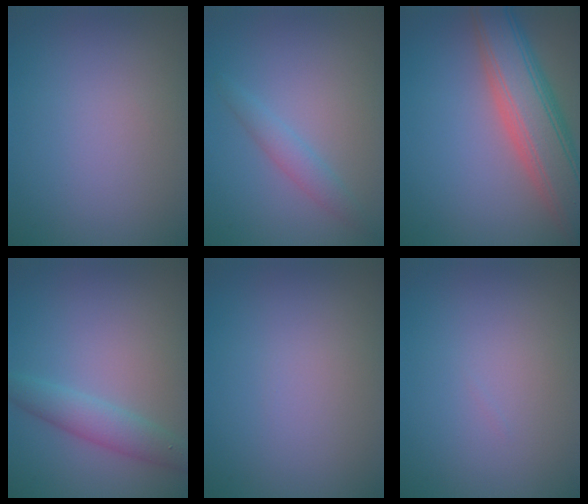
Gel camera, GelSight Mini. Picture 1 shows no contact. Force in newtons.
{"total": 1.8, "press": 1.8, "slide": 0.0}
{"total": 8.8, "press": 8.8, "slide": 0.4}
{"total": 3.2, "press": 3.2, "slide": 0.0}
{"total": 0.0}
{"total": 0.0}